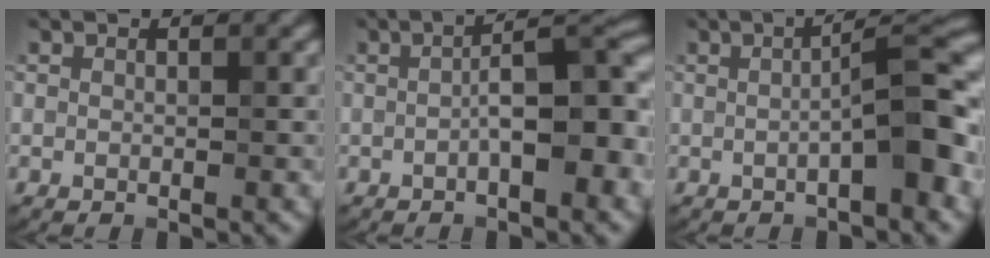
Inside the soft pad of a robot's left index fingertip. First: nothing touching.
{"total": 5.8, "force": [-1.2, 1.6, 5.4], "torque": [-0.082, 0.015, -0.022]}
{"total": 5.9, "force": [-0.7, 1.1, 5.8], "torque": [-0.079, 0.017, -0.014]}